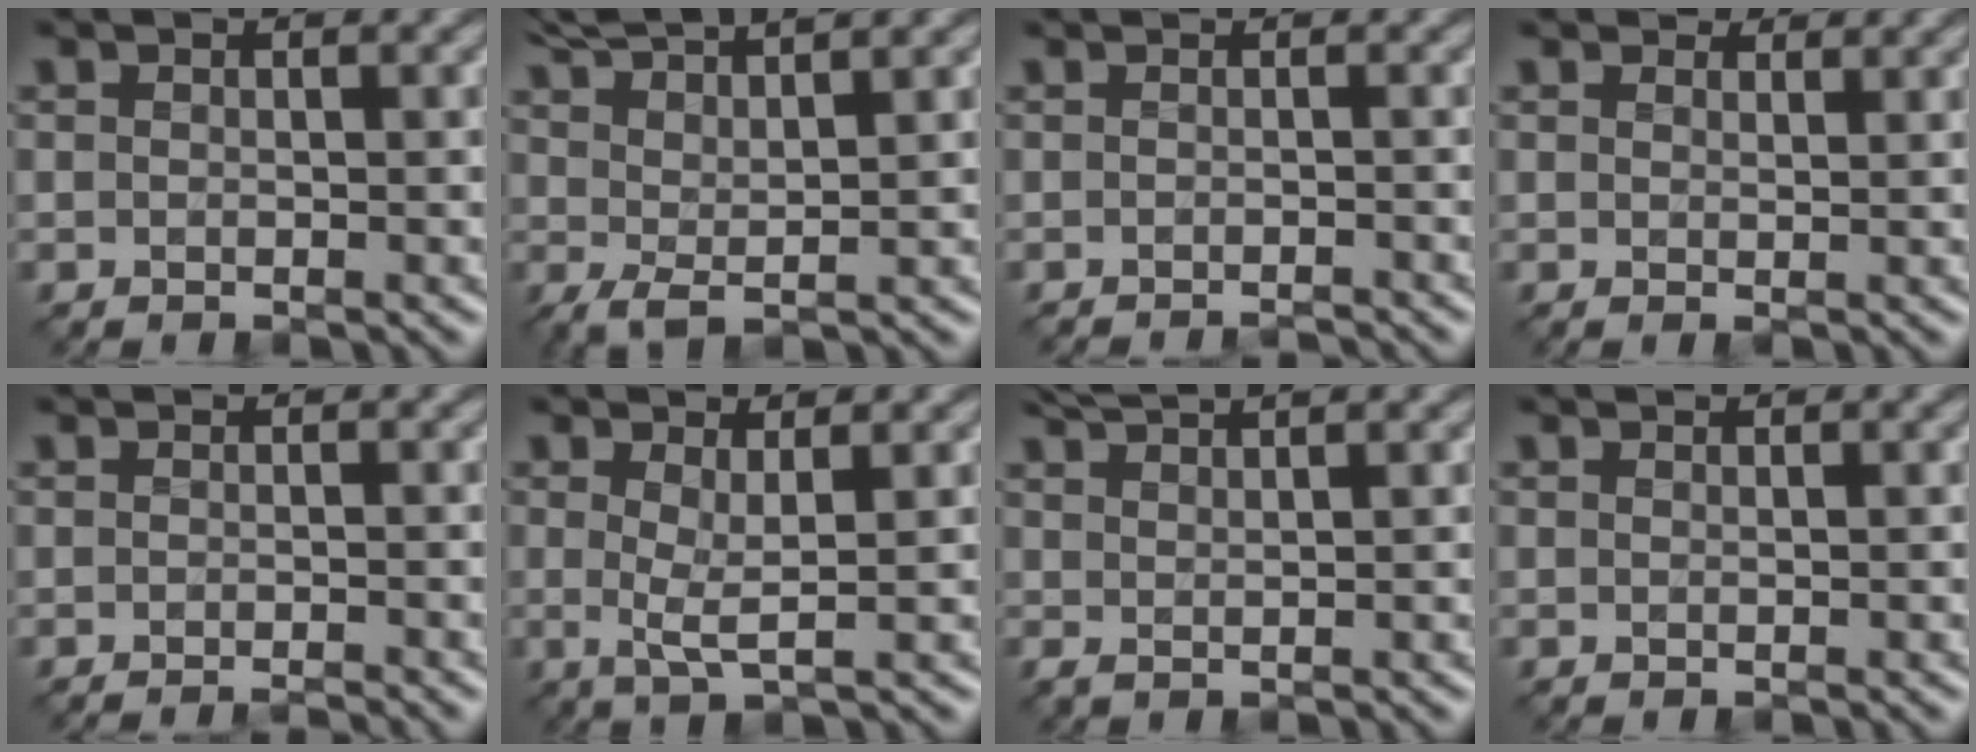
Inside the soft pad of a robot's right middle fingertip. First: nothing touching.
{"total": 6.1, "force": [4.4, 1.2, 4.0], "torque": [-0.071, 0.015, 0.080]}
{"total": 1.8, "force": [-1.4, 0.4, 1.1], "torque": [0.003, -0.007, -0.023]}
{"total": 2.9, "force": [2.6, 0.9, 1.0], "torque": [-0.023, 0.002, 0.030]}
{"total": 1.9, "force": [-1.0, 0.6, 1.5], "torque": [0.000, -0.010, -0.020]}
{"total": 2.4, "force": [0.7, 0.4, 2.2], "torque": [-0.040, -0.010, 0.011]}
{"total": 3.0, "force": [2.5, 0.6, 1.6], "torque": [-0.018, 0.011, 0.044]}
{"total": 1.2, "force": [1.2, 0.1, 0.3], "torque": [-0.012, -0.002, 0.012]}